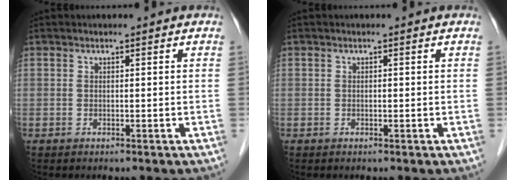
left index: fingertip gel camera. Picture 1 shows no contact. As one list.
[{"total": 0.0}]